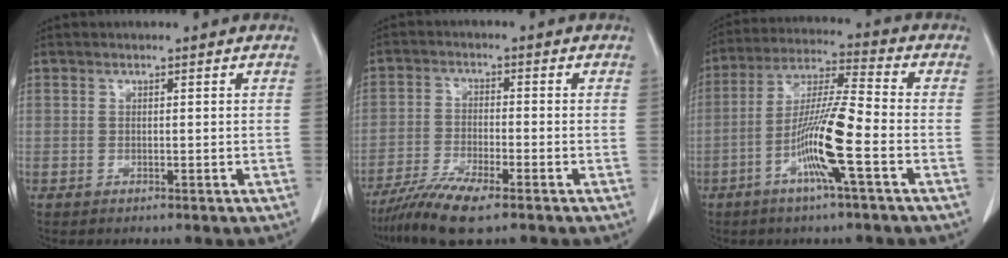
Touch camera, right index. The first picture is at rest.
{"total": 7.9, "force": [-5.9, 0.6, 5.2], "torque": [-0.095, -0.022, -0.107]}
{"total": 11.7, "force": [-4.1, -0.2, 10.9], "torque": [-0.213, -0.003, -0.085]}